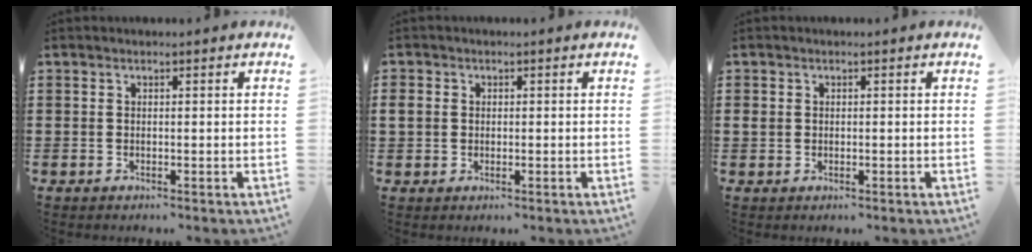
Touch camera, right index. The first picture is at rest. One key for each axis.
{"total": 1.8, "fx": 0.1, "fy": 1.6, "fz": 0.7, "tx": -0.018, "ty": 0.008, "tz": 0.001}
{"total": 1.0, "fx": 0.1, "fy": 0.9, "fz": 0.4, "tx": -0.009, "ty": 0.007, "tz": 0.001}